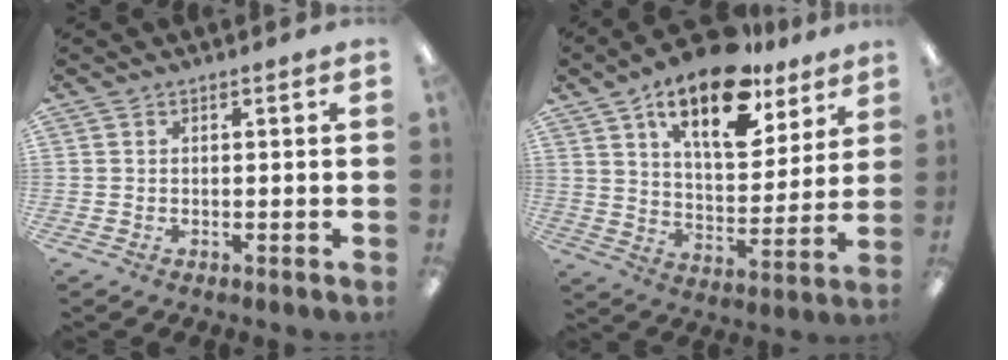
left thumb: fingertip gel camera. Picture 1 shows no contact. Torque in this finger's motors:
{"motor_torque": [0.43, 0.51, 1.48, -1.29, 0.13]}